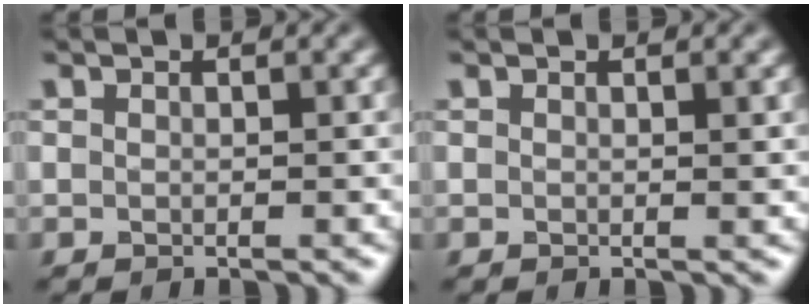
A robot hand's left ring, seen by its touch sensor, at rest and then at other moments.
{"total": 0.8, "force": [0.3, 0.2, 0.7], "torque": [-0.005, 0.000, 0.003]}